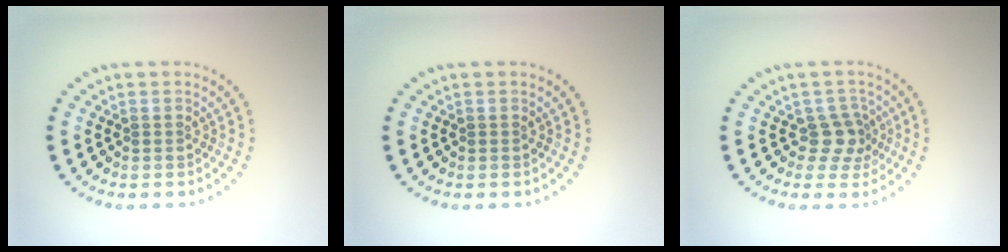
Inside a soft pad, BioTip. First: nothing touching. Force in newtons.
{"total": 0.0}
{"total": 2.4, "press": 1.8, "slide": 1.6}